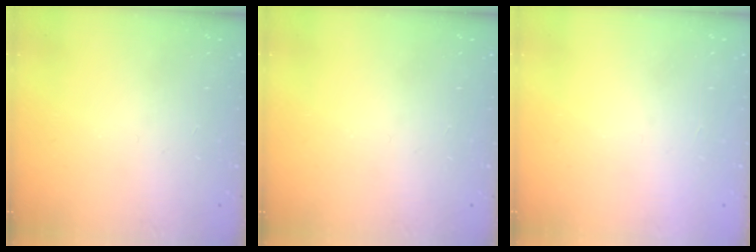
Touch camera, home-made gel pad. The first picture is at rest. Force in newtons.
{"total": 0.0}
{"total": 1.6, "press": 1.6, "slide": 0.1}